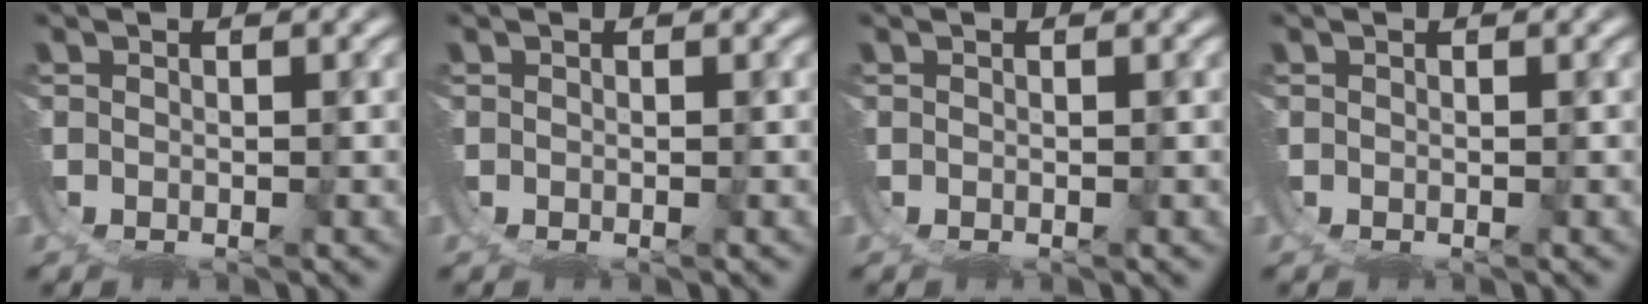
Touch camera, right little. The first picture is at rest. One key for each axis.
{"total": 0.0}
{"total": 0.0}
{"total": 0.0}